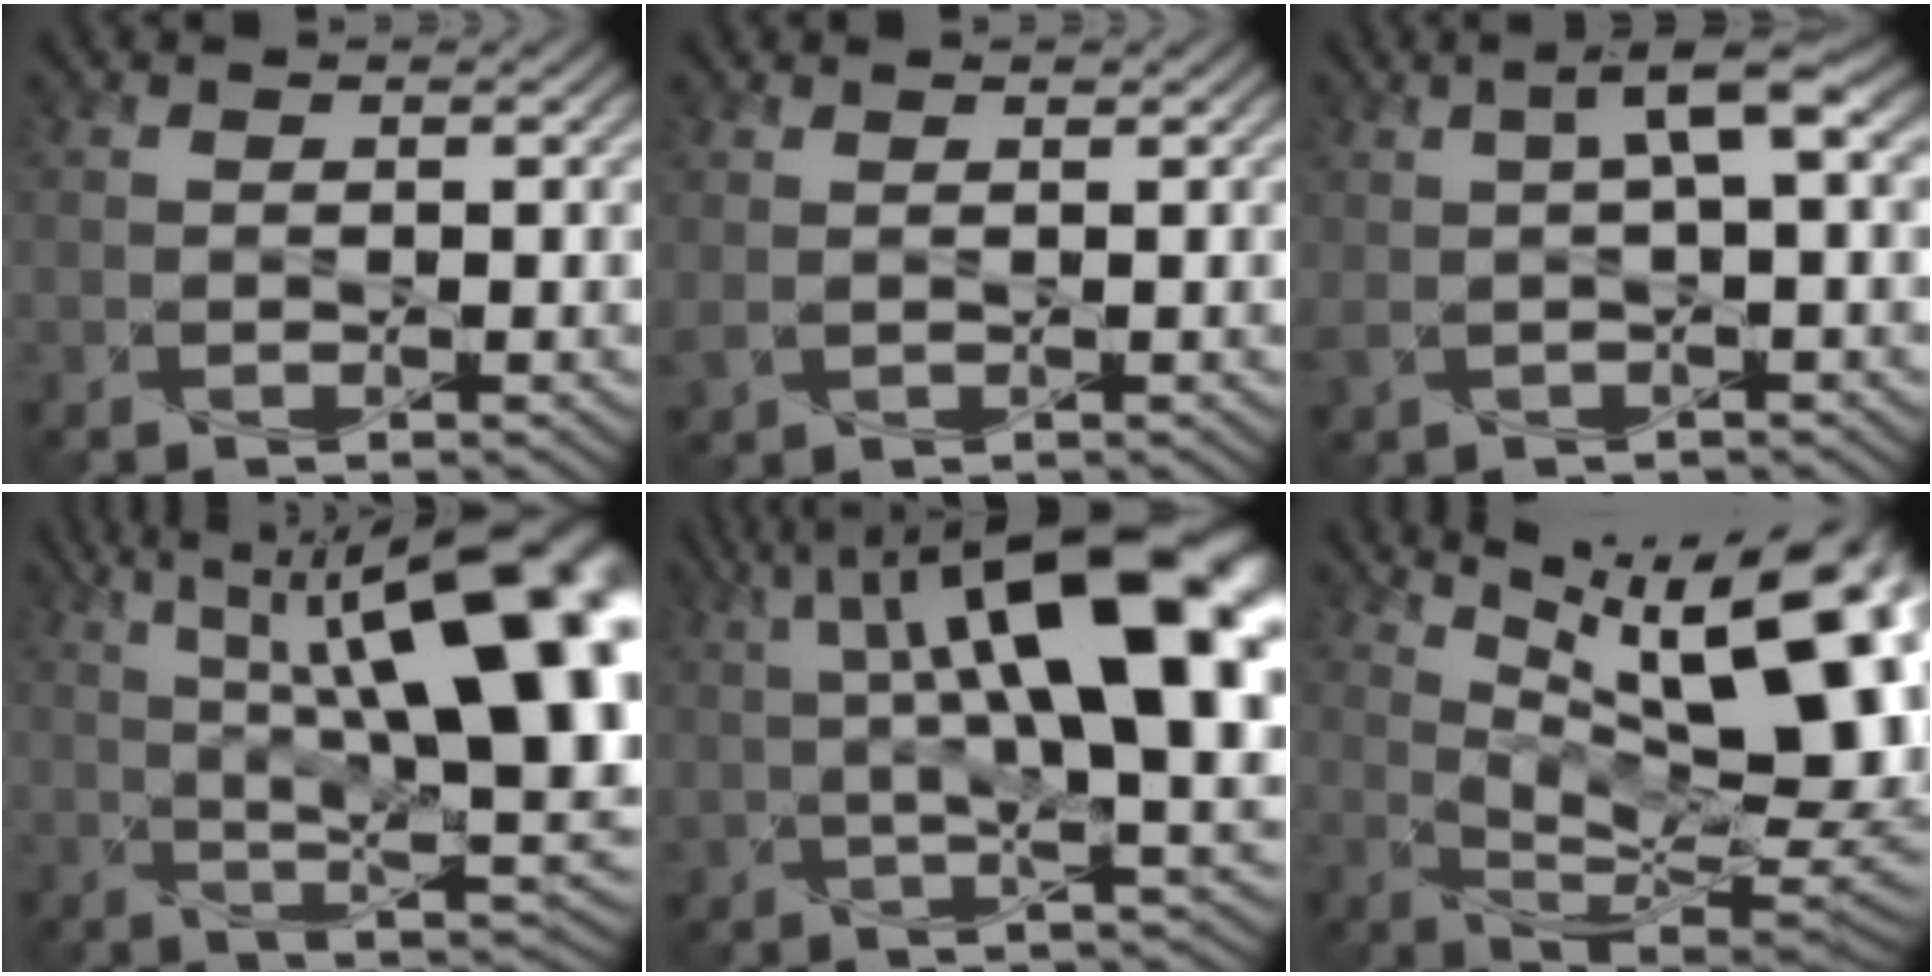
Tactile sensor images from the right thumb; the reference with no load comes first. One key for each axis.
{"total": 1.2, "fx": 0.8, "fy": 0.4, "fz": 0.7, "tx": -0.026, "ty": -0.002, "tz": 0.022}
{"total": 5.3, "fx": 1.3, "fy": 1.3, "fz": 5.0, "tx": -0.092, "ty": 0.013, "tz": 0.017}
{"total": 21.5, "fx": 5.9, "fy": 8.1, "fz": 19.1, "tx": -0.255, "ty": 0.039, "tz": 0.082}
{"total": 18.3, "fx": 5.1, "fy": 7.0, "fz": 16.1, "tx": -0.262, "ty": 0.028, "tz": 0.081}
{"total": 16.3, "fx": 6.6, "fy": 5.7, "fz": 13.8, "tx": -0.201, "ty": 0.014, "tz": 0.111}